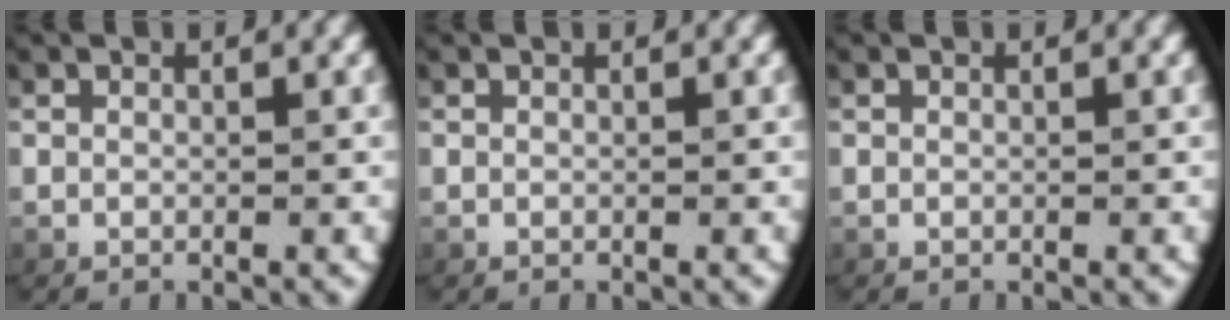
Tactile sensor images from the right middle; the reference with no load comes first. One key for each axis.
{"total": 0.0}
{"total": 0.0}